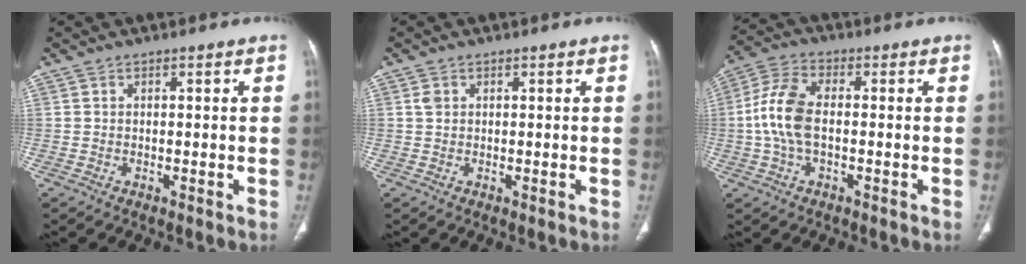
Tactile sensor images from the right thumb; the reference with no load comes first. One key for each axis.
{"total": 1.1, "fx": 0.3, "fy": 0.9, "fz": 0.5, "tx": -0.009, "ty": 0.002, "tz": 0.006}
{"total": 9.7, "fx": -0.6, "fy": 5.5, "fz": 8.1, "tx": -0.171, "ty": 0.024, "tz": -0.018}